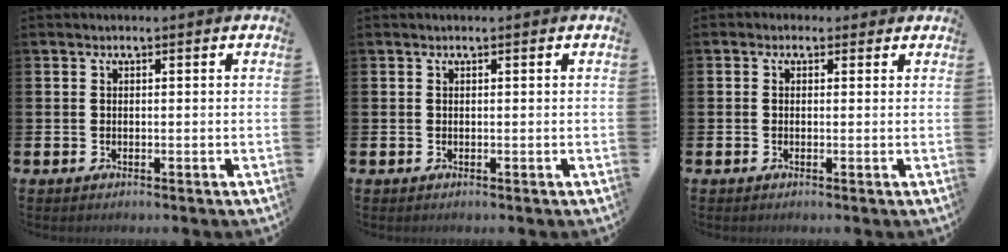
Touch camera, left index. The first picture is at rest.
{"total": 0.0}
{"total": 1.0, "force": [0.4, 0.9, 0.1], "torque": [-0.002, 0.009, 0.006]}